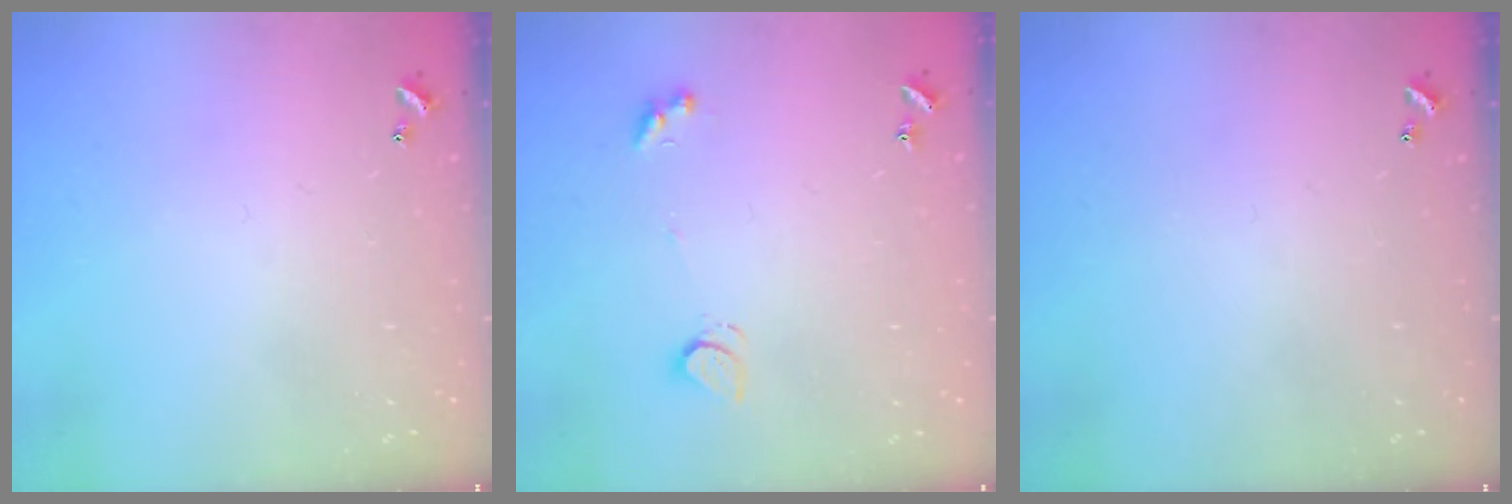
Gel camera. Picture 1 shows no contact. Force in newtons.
{"total": 1.4, "press": 1.2, "slide": 0.6}
{"total": 0.0}